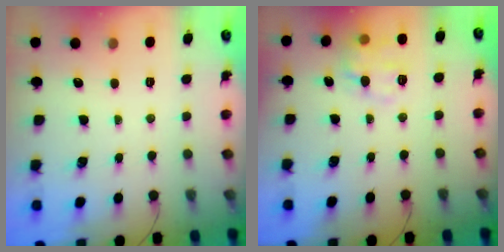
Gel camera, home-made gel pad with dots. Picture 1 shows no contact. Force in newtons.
{"total": 9.4, "press": 9.4, "slide": 0.5}